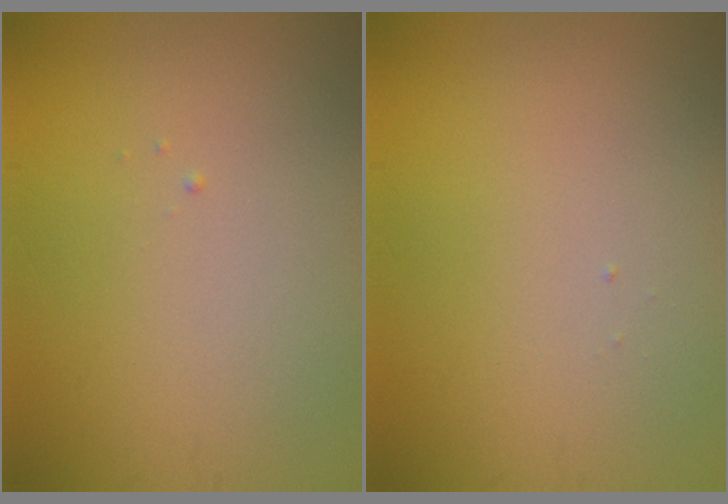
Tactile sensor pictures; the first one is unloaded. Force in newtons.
{"total": 0.0}